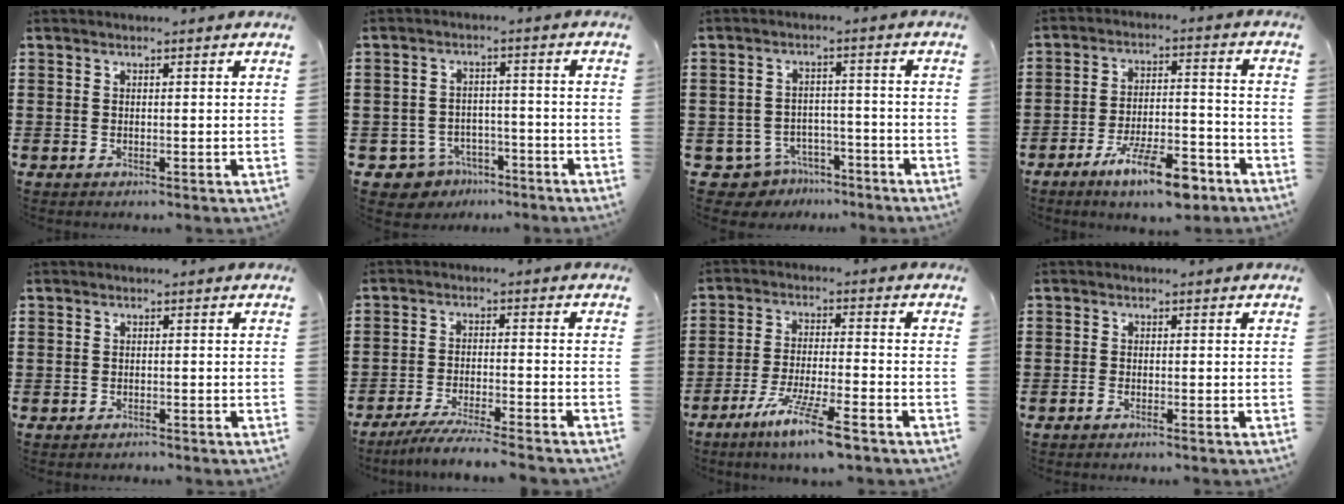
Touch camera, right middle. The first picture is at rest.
{"total": 4.2, "force": [-3.7, 2.0, 0.6], "torque": [-0.035, 0.004, -0.080]}
{"total": 4.7, "force": [-4.2, 2.0, 0.7], "torque": [-0.042, 0.003, -0.092]}
{"total": 10.3, "force": [-7.4, 2.5, 6.8], "torque": [-0.119, 0.017, -0.134]}
{"total": 0.8, "force": [-0.7, 0.3, -0.1], "torque": [0.000, 0.003, -0.018]}
{"total": 4.9, "force": [-4.6, -0.2, 1.8], "torque": [-0.035, -0.010, -0.089]}
{"total": 8.8, "force": [-6.3, 0.3, 6.1], "torque": [-0.121, -0.011, -0.119]}
{"total": 0.9, "force": [-0.7, 0.1, 0.5], "torque": [-0.013, -0.003, -0.012]}